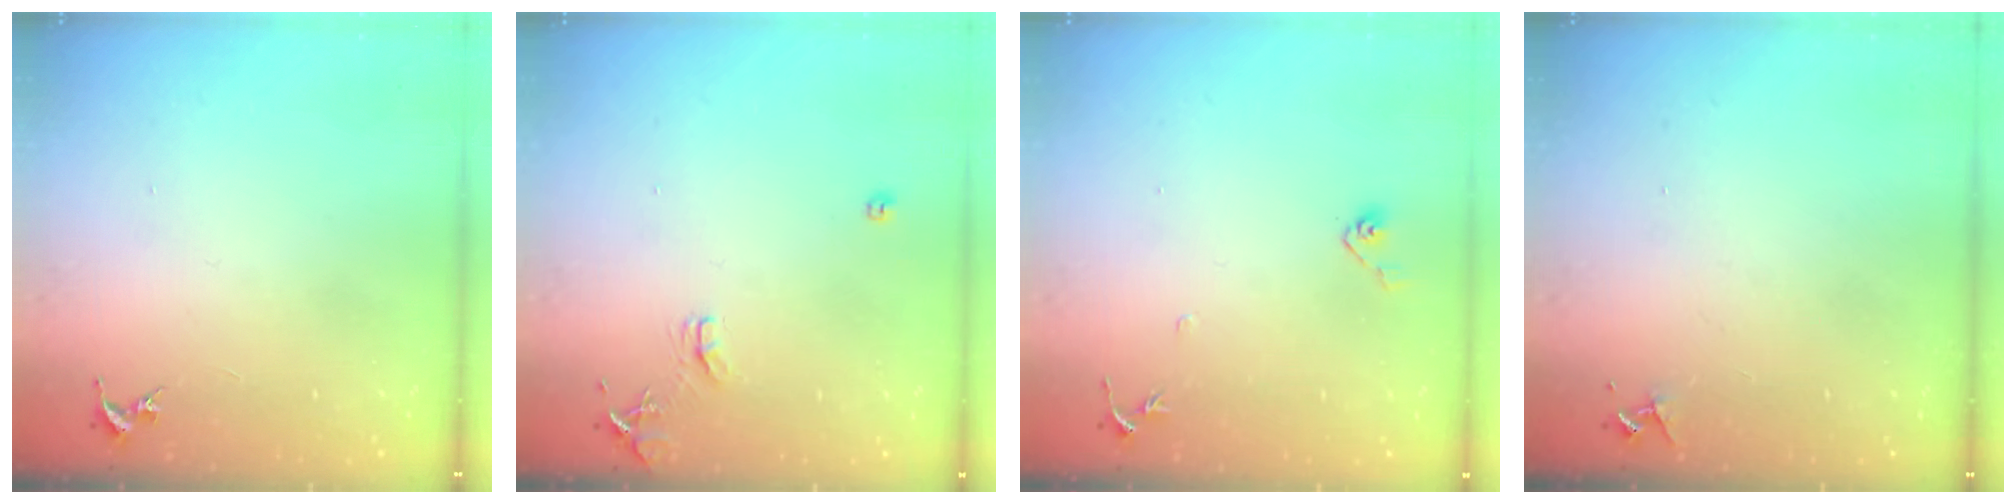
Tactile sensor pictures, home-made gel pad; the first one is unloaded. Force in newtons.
{"total": 8.6, "press": 8.6, "slide": 0.8}
{"total": 4.8, "press": 4.7, "slide": 1.0}
{"total": 4.2, "press": 4.2, "slide": 0.5}